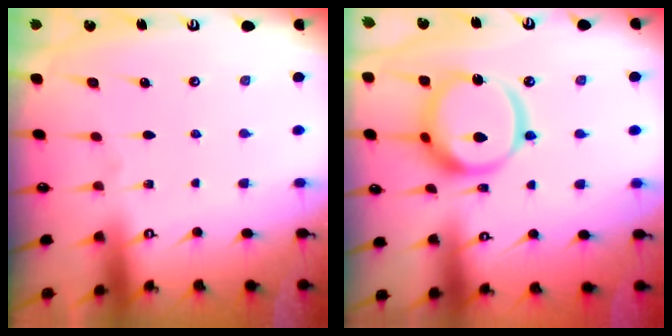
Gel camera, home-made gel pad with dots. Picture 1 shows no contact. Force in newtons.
{"total": 16.2, "press": 16.0, "slide": 2.3}